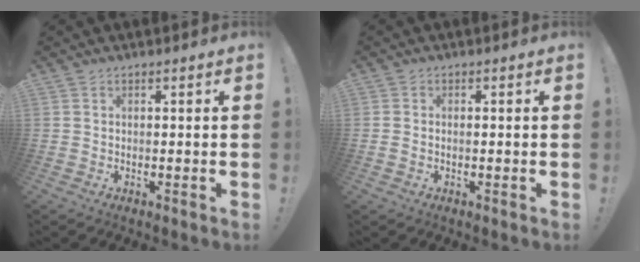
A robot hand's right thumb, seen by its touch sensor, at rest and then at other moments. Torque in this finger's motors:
{"motor_torque": [-0.05, -0.19, -0.08, 0.43, -0.05]}